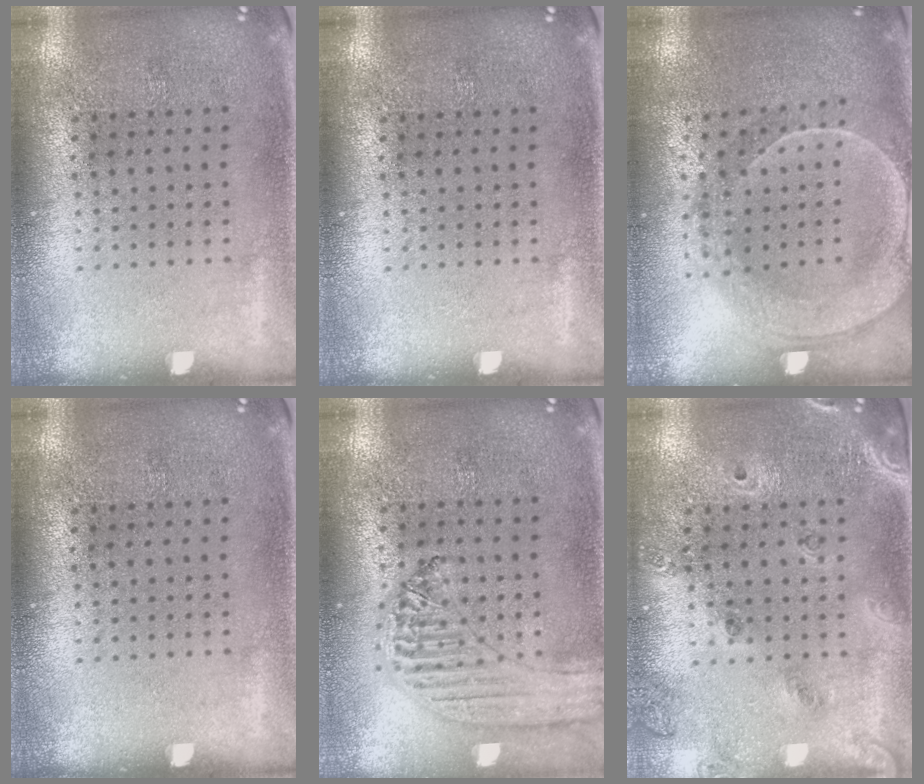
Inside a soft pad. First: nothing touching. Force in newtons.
{"total": 0.0}
{"total": 2.1, "press": 2.0, "slide": 0.7}
{"total": 0.0}
{"total": 1.3, "press": 1.3, "slide": 0.3}
{"total": 1.4, "press": 1.3, "slide": 0.6}